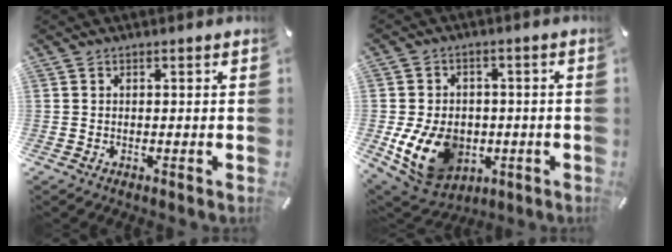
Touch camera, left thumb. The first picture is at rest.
{"total": 14.2, "force": [-3.6, 10.9, 8.3], "torque": [-0.170, 0.016, -0.057]}